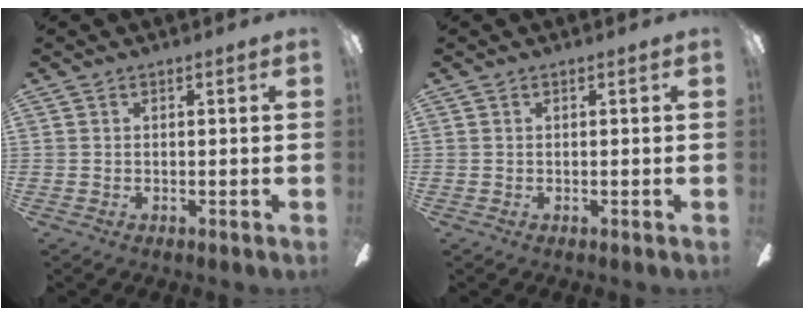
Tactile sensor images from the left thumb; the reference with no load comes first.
{"total": 0.0}